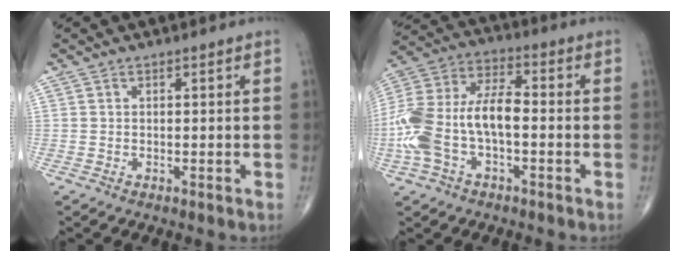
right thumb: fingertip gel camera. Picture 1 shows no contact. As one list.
[{"total": 17.4, "force": [-3.1, 9.0, 14.6], "torque": [-0.319, 0.040, -0.060]}]